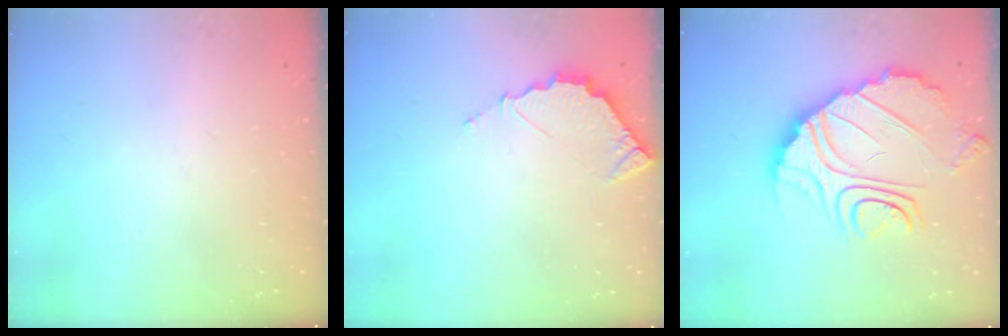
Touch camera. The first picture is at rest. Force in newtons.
{"total": 4.2, "press": 4.2, "slide": 0.3}
{"total": 14.3, "press": 14.2, "slide": 1.3}